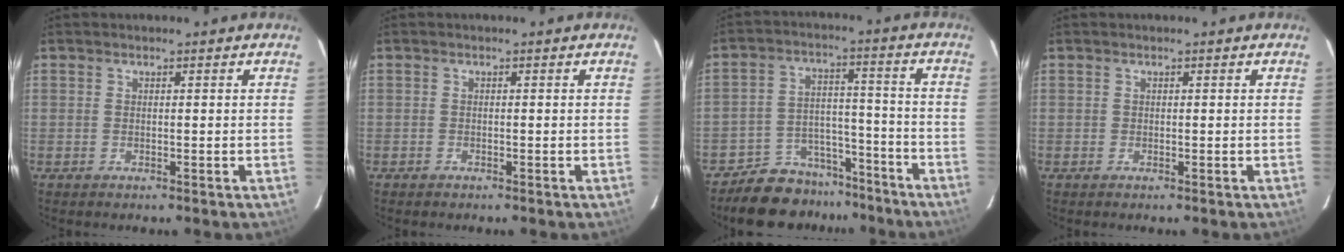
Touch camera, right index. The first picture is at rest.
{"total": 0.6, "force": [-0.5, 0.3, 0.0], "torque": [-0.002, 0.002, -0.008]}
{"total": 11.5, "force": [-9.6, 6.0, 1.9], "torque": [-0.045, 0.049, -0.133]}
{"total": 0.0}